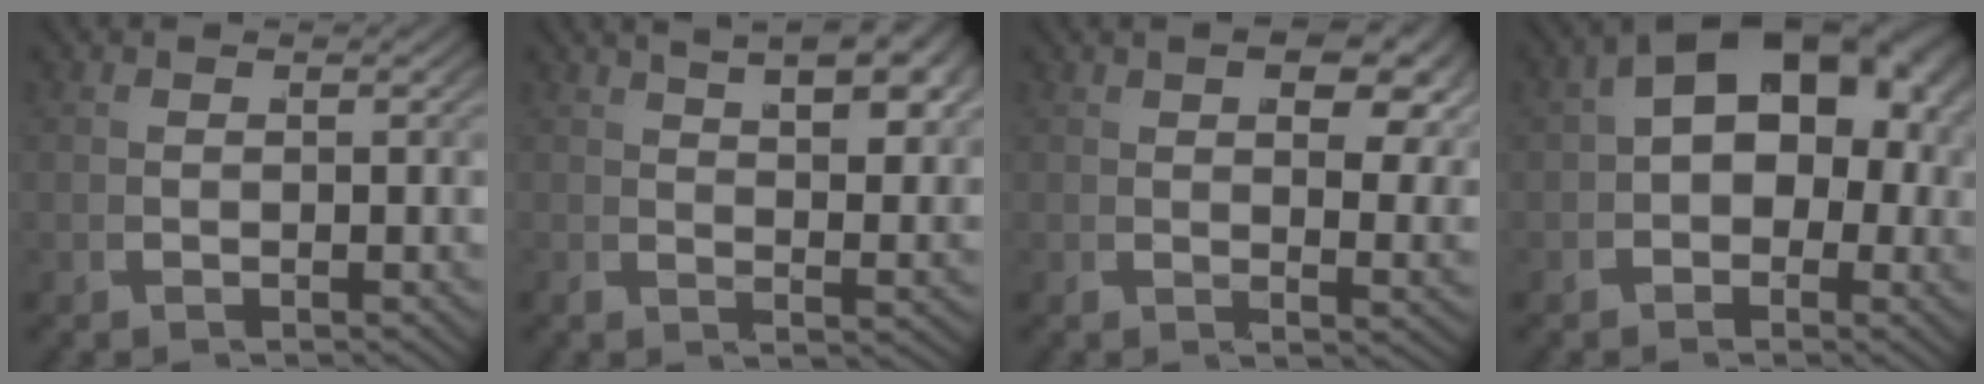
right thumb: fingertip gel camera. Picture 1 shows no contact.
{"total": 6.9, "force": [3.8, 2.7, 5.1], "torque": [-0.055, 0.012, 0.057]}
{"total": 5.3, "force": [2.3, 2.2, 4.2], "torque": [-0.040, 0.001, 0.032]}
{"total": 9.5, "force": [1.6, 6.0, 7.3], "torque": [-0.117, 0.001, 0.024]}